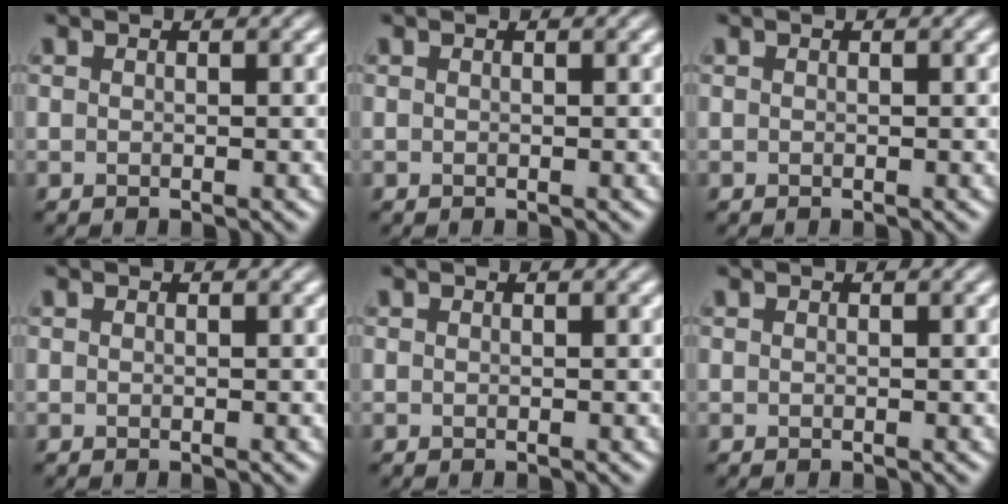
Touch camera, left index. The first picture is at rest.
{"total": 0.0}
{"total": 0.0}
{"total": 0.0}
{"total": 0.0}
{"total": 0.0}